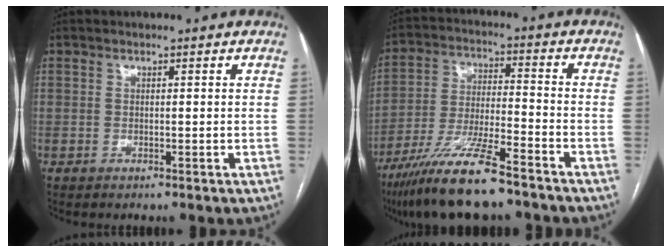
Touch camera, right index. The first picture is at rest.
{"total": 14.1, "force": [-10.6, 1.5, 9.2], "torque": [-0.183, -0.028, -0.189]}